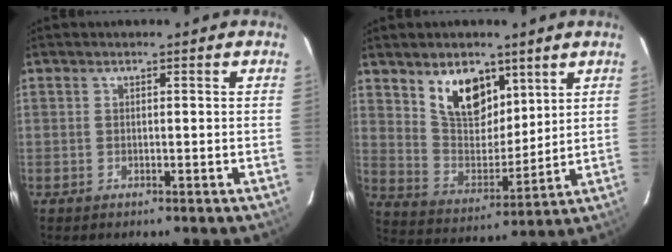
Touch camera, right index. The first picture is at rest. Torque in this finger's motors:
{"motor_torque": [0.89, 0.77, 0.26, 0.07]}